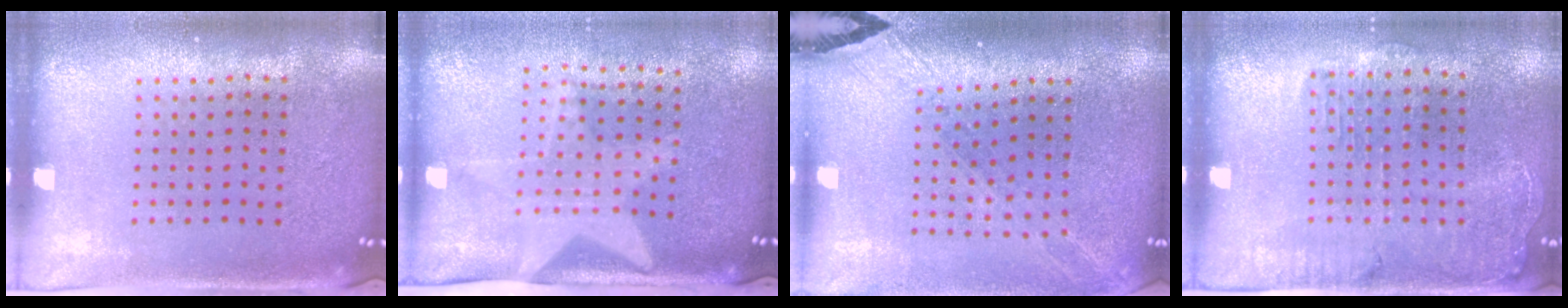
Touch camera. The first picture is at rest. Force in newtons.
{"total": 1.5, "press": 1.4, "slide": 0.5}
{"total": 1.4, "press": 1.4, "slide": 0.1}
{"total": 1.4, "press": 1.4, "slide": 0.3}